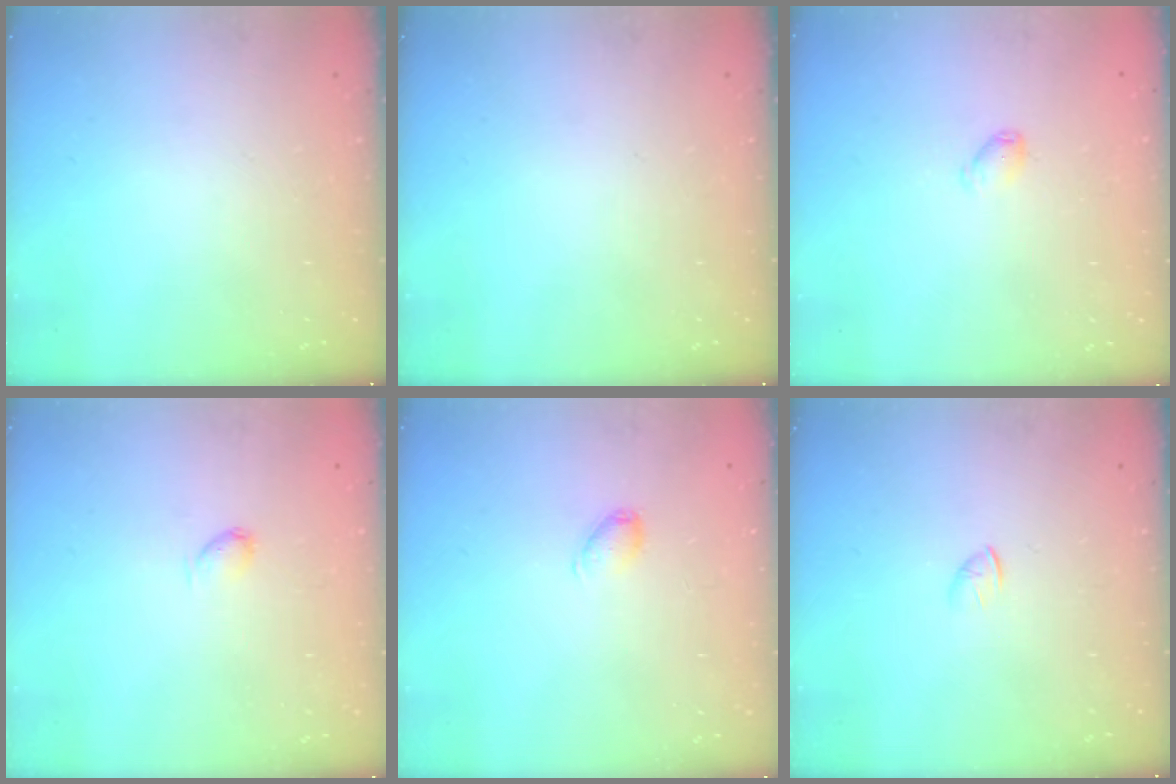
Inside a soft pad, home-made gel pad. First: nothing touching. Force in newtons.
{"total": 0.0}
{"total": 4.4, "press": 4.4, "slide": 0.7}
{"total": 2.8, "press": 2.7, "slide": 0.4}
{"total": 5.7, "press": 5.7, "slide": 0.6}
{"total": 1.3, "press": 1.2, "slide": 0.4}